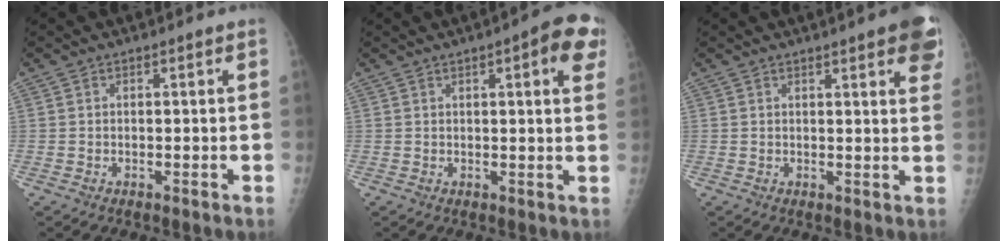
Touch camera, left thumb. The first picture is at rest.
{"total": 8.4, "force": [3.5, 2.1, 7.3], "torque": [-0.071, -0.003, 0.035]}
{"total": 21.7, "force": [14.3, 2.7, 16.0], "torque": [-0.169, -0.067, 0.166]}